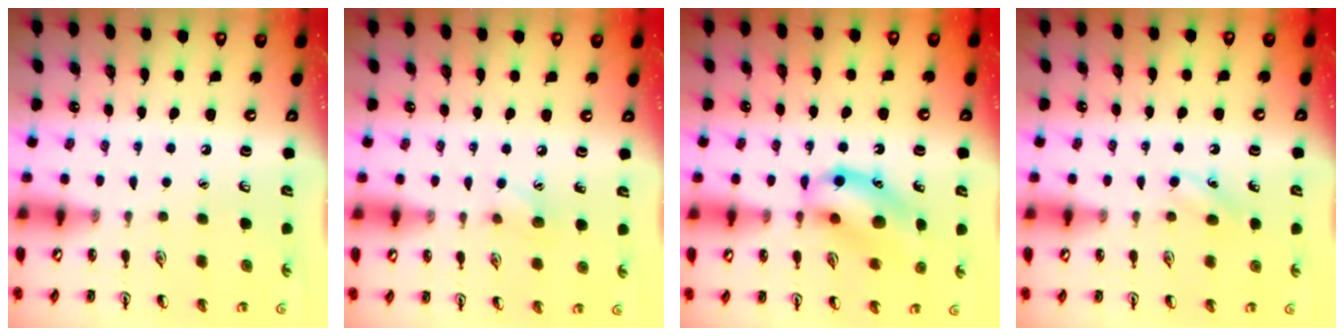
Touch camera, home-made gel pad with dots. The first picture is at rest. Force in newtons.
{"total": 5.6, "press": 5.3, "slide": 1.8}
{"total": 14.2, "press": 14.1, "slide": 1.7}
{"total": 4.2, "press": 4.0, "slide": 1.3}